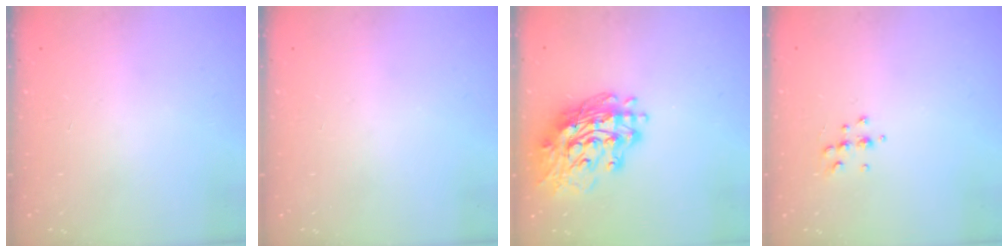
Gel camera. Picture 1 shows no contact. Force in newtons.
{"total": 0.0}
{"total": 18.5, "press": 18.4, "slide": 2.1}
{"total": 6.3, "press": 6.2, "slide": 1.0}